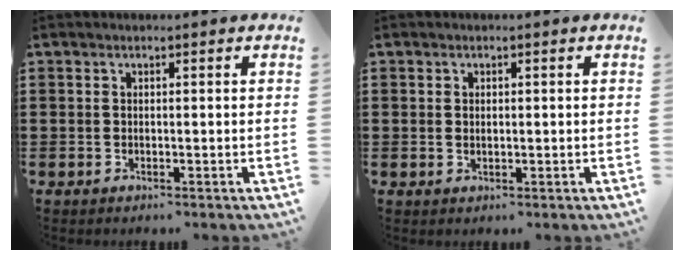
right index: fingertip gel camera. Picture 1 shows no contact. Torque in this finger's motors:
{"motor_torque": [-0.40, 0.66, -0.02, -0.01]}